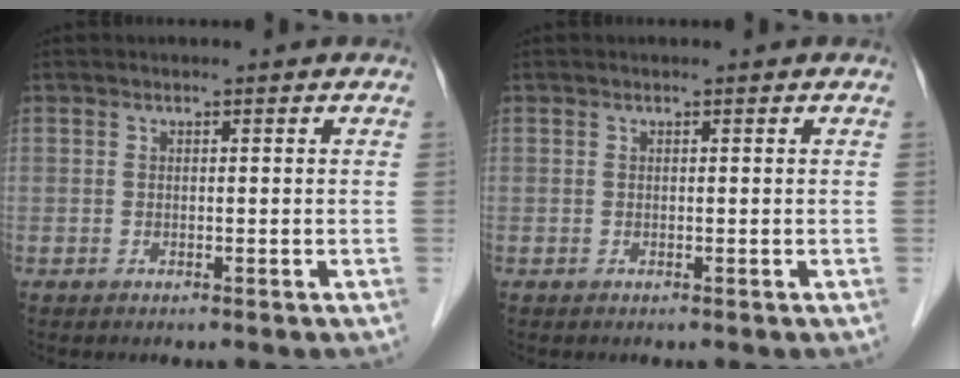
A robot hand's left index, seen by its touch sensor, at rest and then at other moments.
{"total": 0.0}